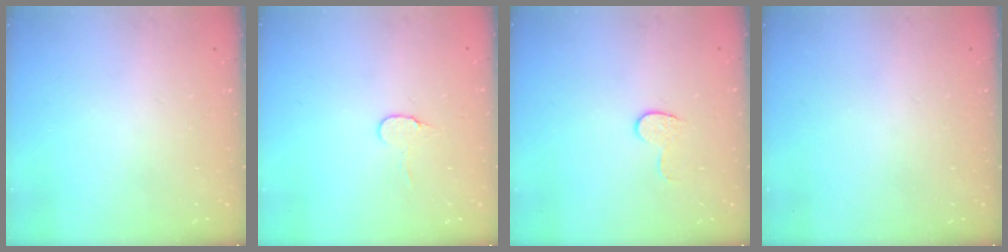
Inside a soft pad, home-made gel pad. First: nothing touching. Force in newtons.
{"total": 6.1, "press": 6.1, "slide": 0.5}
{"total": 5.4, "press": 5.4, "slide": 0.5}
{"total": 0.0}